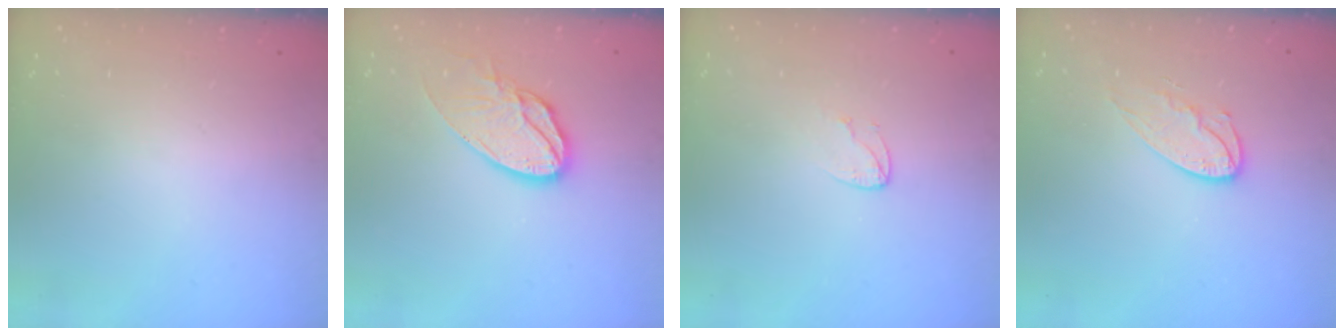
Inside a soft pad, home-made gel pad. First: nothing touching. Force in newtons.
{"total": 12.9, "press": 12.9, "slide": 1.0}
{"total": 4.0, "press": 4.0, "slide": 0.4}
{"total": 9.5, "press": 9.5, "slide": 0.7}